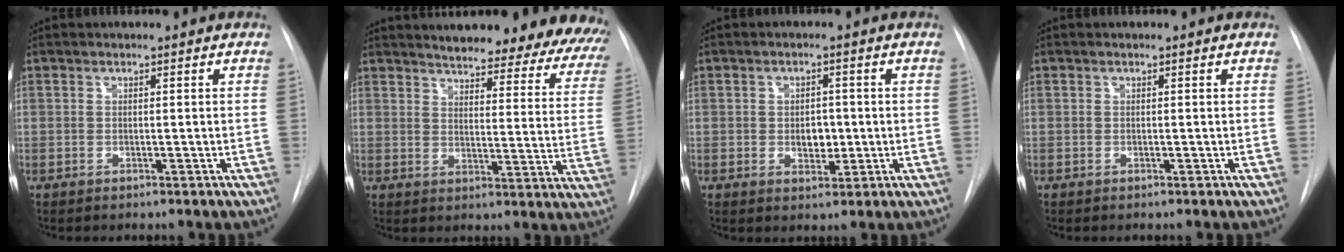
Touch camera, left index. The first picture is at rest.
{"total": 28.3, "force": [25.5, 5.5, 10.9], "torque": [-0.154, -0.096, 0.284]}
{"total": 3.4, "force": [-0.2, 2.3, 2.6], "torque": [-0.034, 0.001, 0.002]}
{"total": 0.0}